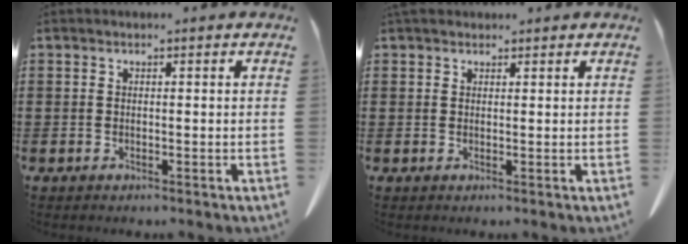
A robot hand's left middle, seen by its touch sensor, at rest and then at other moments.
{"total": 1.6, "force": [1.4, 0.8, 0.2], "torque": [-0.008, 0.005, 0.027]}